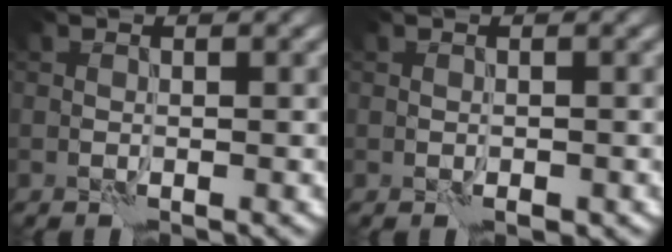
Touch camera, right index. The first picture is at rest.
{"total": 0.9, "force": [-0.4, 0.6, 0.5], "torque": [-0.007, -0.003, -0.006]}